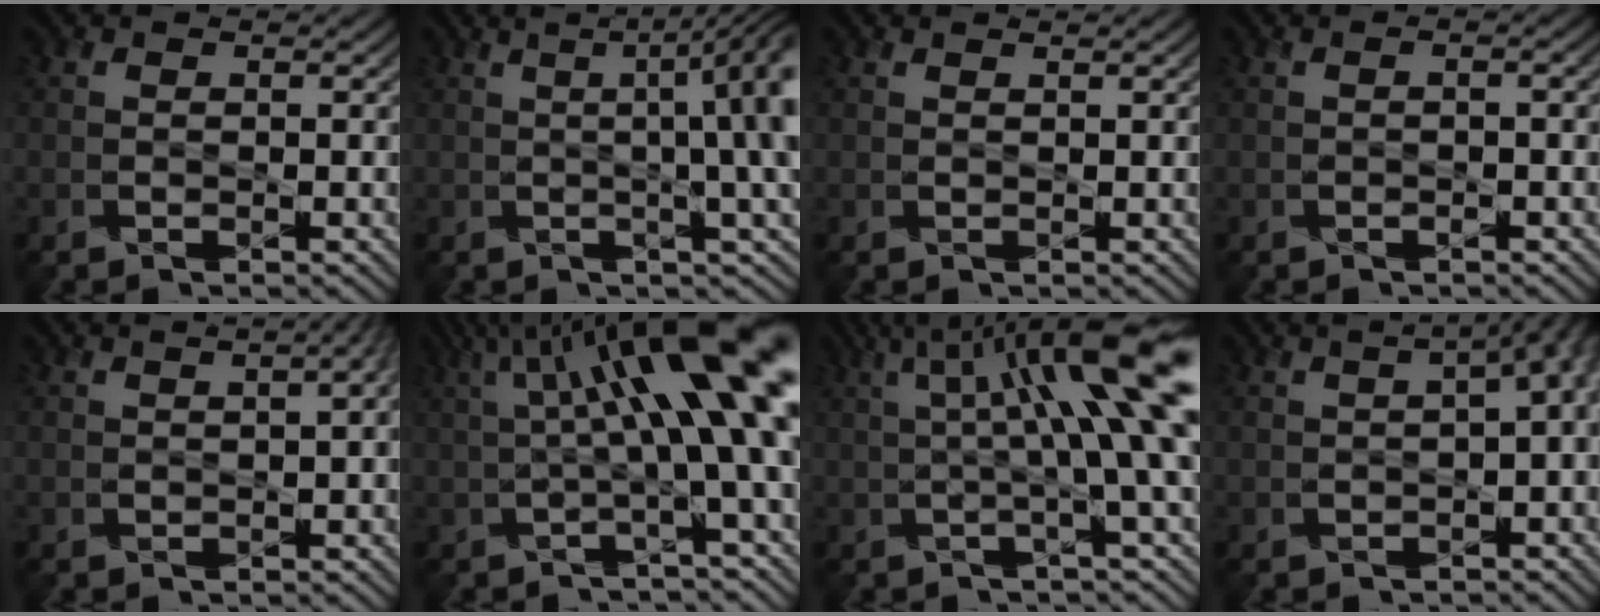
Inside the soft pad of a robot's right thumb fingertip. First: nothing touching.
{"total": 10.6, "force": [0.9, 2.6, 10.3], "torque": [-0.105, 0.026, 0.008]}
{"total": 0.5, "force": [0.4, -0.1, 0.3], "torque": [-0.007, 0.001, 0.007]}
{"total": 1.4, "force": [-0.3, 0.3, 1.3], "torque": [-0.022, 0.000, -0.006]}
{"total": 4.7, "force": [1.3, 1.7, 4.2], "torque": [-0.041, 0.017, 0.006]}
{"total": 15.1, "force": [3.8, 3.4, 14.2], "torque": [-0.213, 0.020, 0.066]}
{"total": 12.5, "force": [2.5, 2.1, 12.0], "torque": [-0.171, 0.011, 0.042]}
{"total": 6.7, "force": [0.5, 2.6, 6.2], "torque": [-0.079, 0.009, 0.015]}